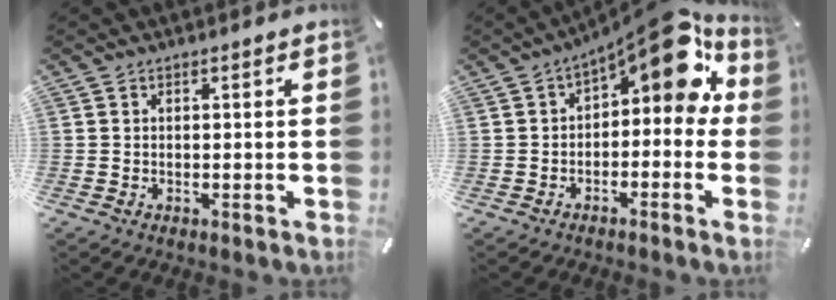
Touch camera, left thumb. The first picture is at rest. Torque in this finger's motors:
{"motor_torque": [2.34, 2.68, 0.60, 0.16, 0.12]}